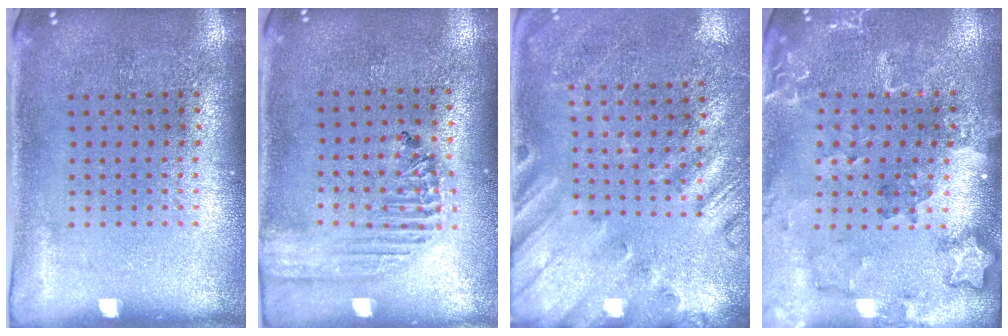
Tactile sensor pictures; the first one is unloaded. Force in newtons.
{"total": 1.8, "press": 1.6, "slide": 0.7}
{"total": 2.2, "press": 1.8, "slide": 1.2}
{"total": 1.8, "press": 1.7, "slide": 0.3}